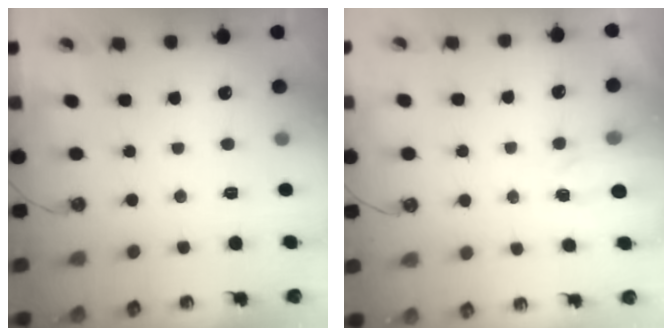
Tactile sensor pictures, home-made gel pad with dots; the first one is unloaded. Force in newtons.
{"total": 3.0, "press": 3.0, "slide": 0.4}